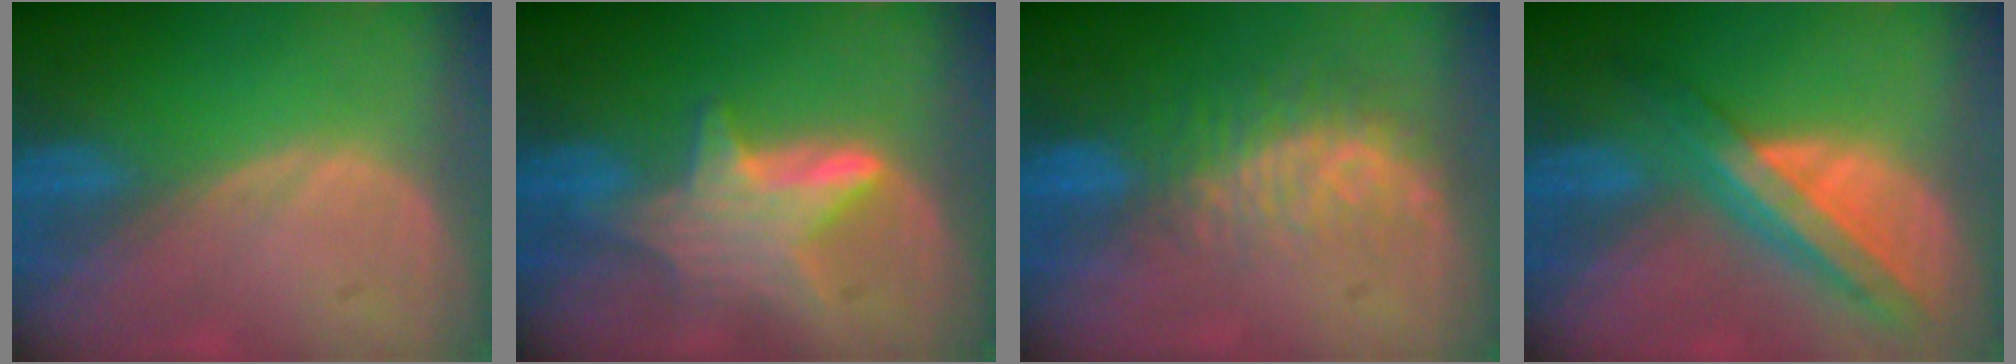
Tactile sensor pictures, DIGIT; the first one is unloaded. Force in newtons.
{"total": 6.6, "press": 6.6, "slide": 0.2}
{"total": 8.3, "press": 7.1, "slide": 4.4}
{"total": 8.3, "press": 7.1, "slide": 4.4}